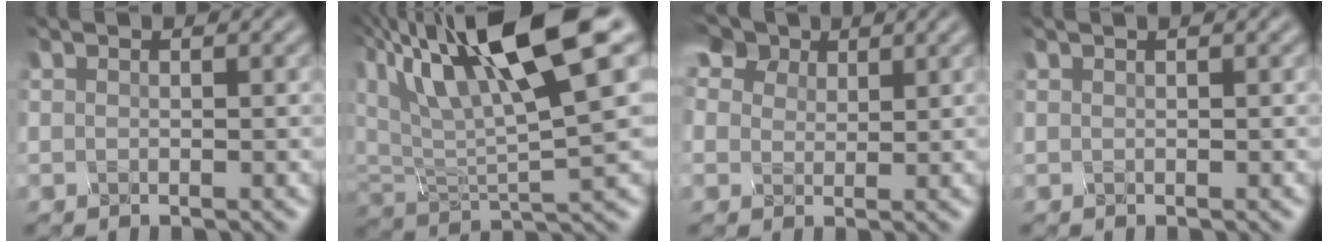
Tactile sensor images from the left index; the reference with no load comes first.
{"total": 11.2, "force": [4.3, 2.4, 10.1], "torque": [-0.185, 0.012, 0.082]}
{"total": 6.2, "force": [4.2, 3.8, 2.5], "torque": [-0.090, -0.004, 0.083]}
{"total": 1.2, "force": [0.7, 0.5, 0.8], "torque": [-0.005, 0.014, 0.000]}